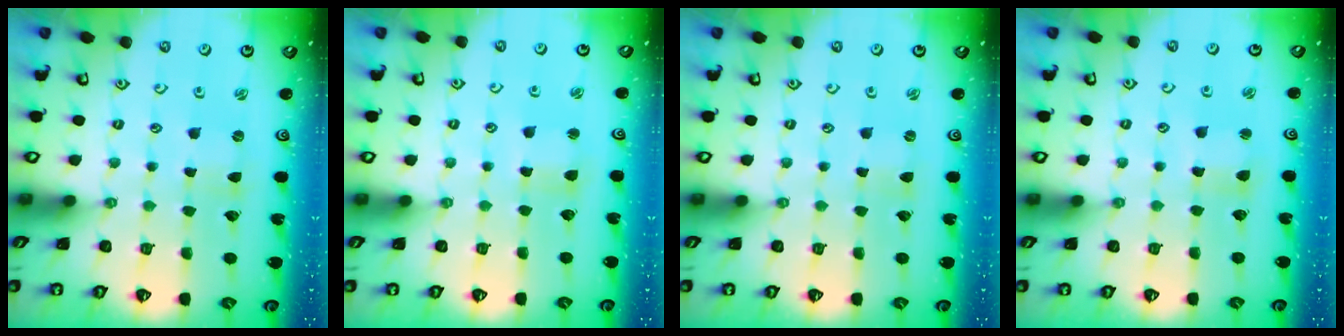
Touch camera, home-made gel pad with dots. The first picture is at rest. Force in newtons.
{"total": 2.2, "press": 2.2, "slide": 0.3}
{"total": 0.0}
{"total": 2.5, "press": 2.5, "slide": 0.3}